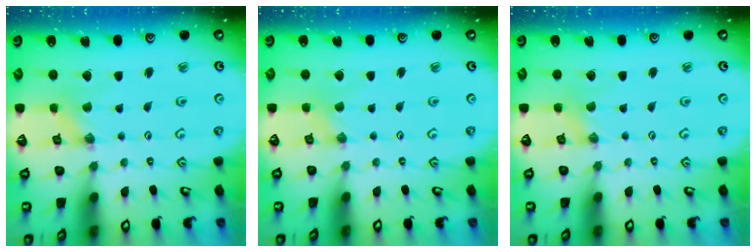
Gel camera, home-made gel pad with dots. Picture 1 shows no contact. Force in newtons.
{"total": 0.0}
{"total": 0.0}